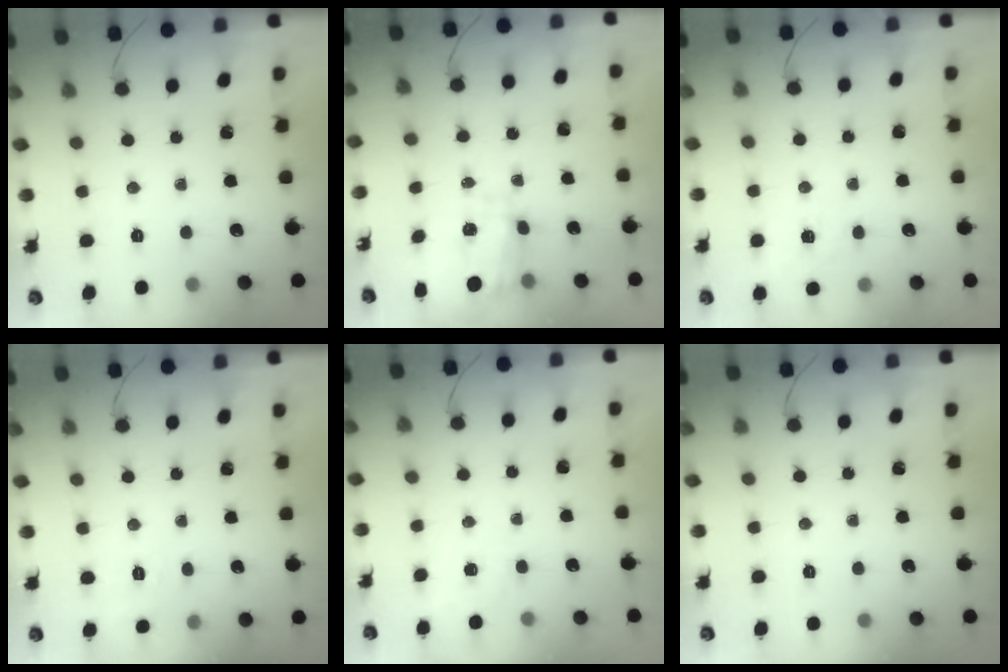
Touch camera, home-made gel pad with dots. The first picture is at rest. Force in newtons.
{"total": 3.5, "press": 3.3, "slide": 1.1}
{"total": 7.0, "press": 6.7, "slide": 2.0}
{"total": 6.9, "press": 6.6, "slide": 2.1}
{"total": 5.2, "press": 4.9, "slide": 1.5}
{"total": 0.0}